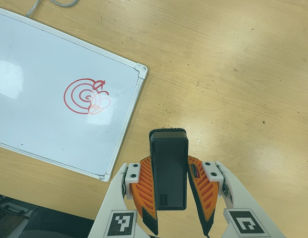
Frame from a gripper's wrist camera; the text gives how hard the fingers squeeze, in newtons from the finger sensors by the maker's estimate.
{"total": 7.4, "left": 5.7, "right": 9.0}